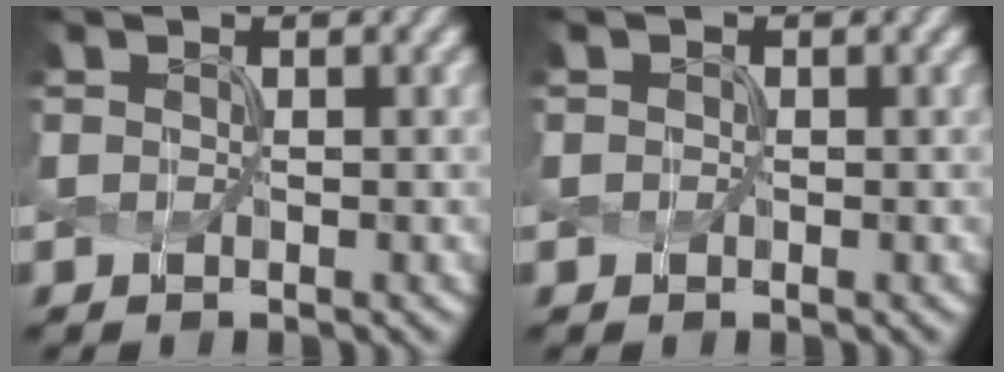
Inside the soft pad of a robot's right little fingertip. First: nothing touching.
{"total": 0.0}